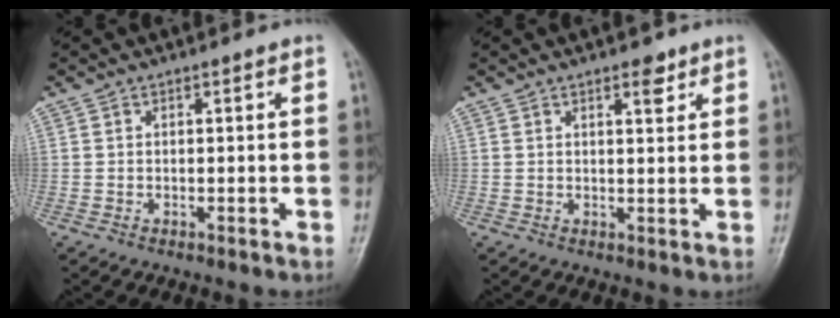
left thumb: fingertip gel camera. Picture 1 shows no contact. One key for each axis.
{"total": 3.0, "fx": 1.8, "fy": 1.3, "fz": 2.0, "tx": -0.015, "ty": -0.009, "tz": 0.025}